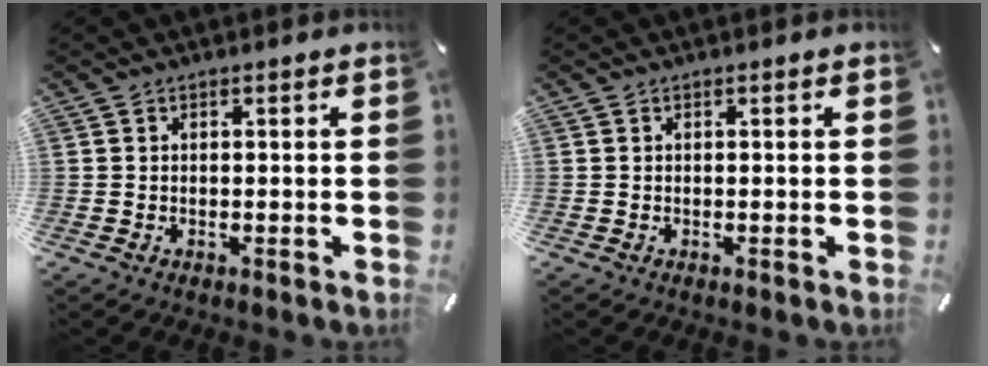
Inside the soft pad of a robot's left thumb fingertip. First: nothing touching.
{"total": 0.0}